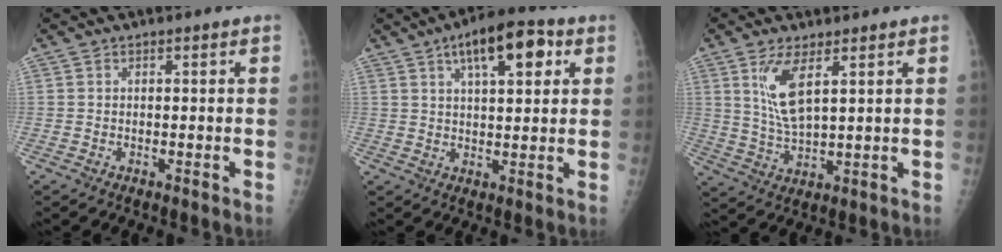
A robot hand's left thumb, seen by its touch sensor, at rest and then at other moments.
{"total": 11.6, "force": [5.2, 4.4, 9.4], "torque": [-0.123, 0.000, 0.077]}
{"total": 7.9, "force": [3.5, 2.5, 6.7], "torque": [-0.130, -0.024, 0.078]}